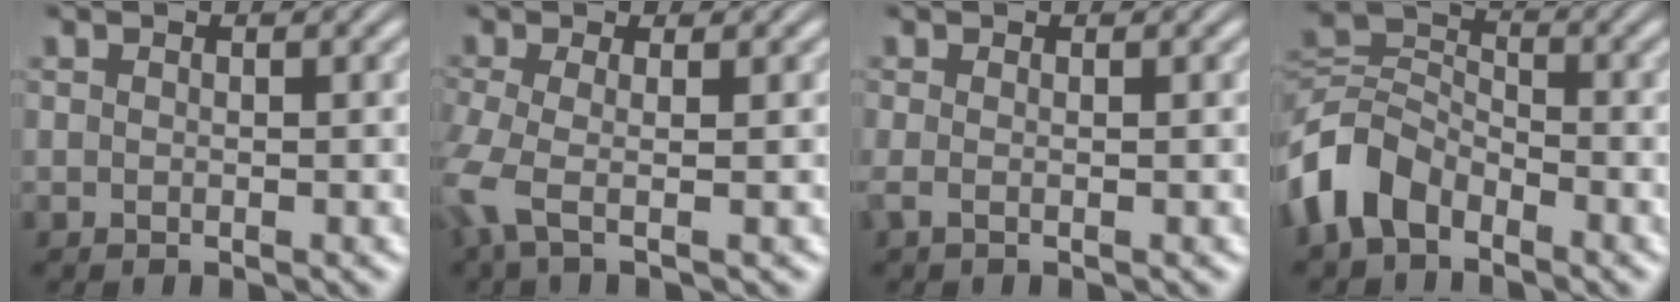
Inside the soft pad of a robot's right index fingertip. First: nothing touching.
{"total": 3.3, "force": [-0.5, 1.6, 2.9], "torque": [-0.094, -0.020, -0.003]}
{"total": 1.0, "force": [-0.5, 0.1, 0.8], "torque": [-0.029, -0.012, -0.004]}
{"total": 6.6, "force": [-2.7, 5.2, 3.0], "torque": [-0.074, -0.017, -0.049]}